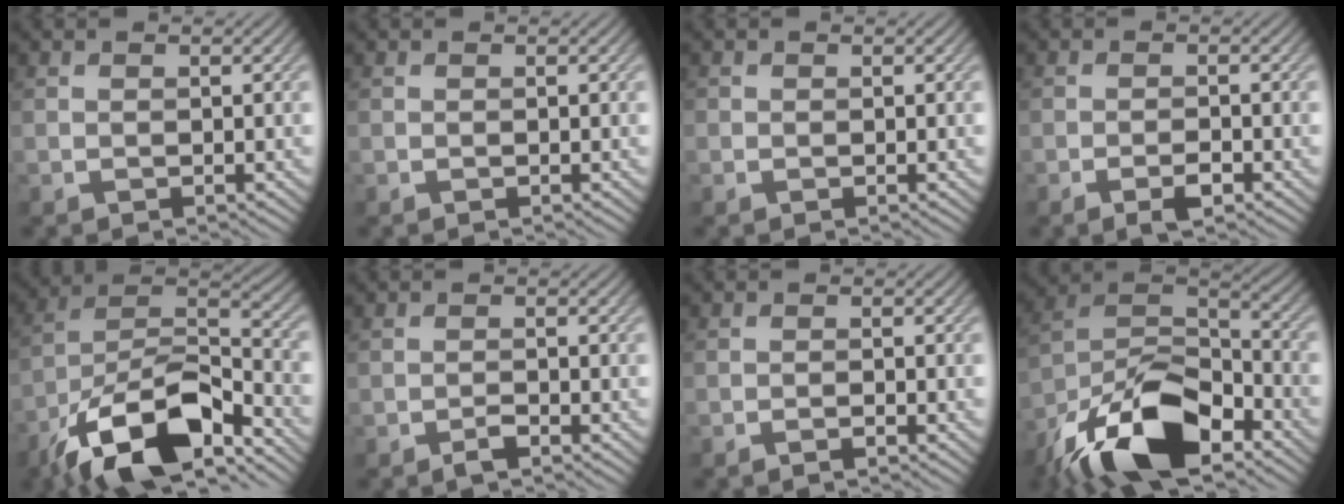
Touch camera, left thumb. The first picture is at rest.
{"total": 0.0}
{"total": 0.5, "force": [-0.1, 0.5, 0.0], "torque": [0.001, -0.004, -0.002]}
{"total": 2.0, "force": [-1.3, 0.5, 1.5], "torque": [-0.027, 0.003, -0.025]}
{"total": 16.2, "force": [-10.8, 6.2, 10.4], "torque": [-0.204, -0.014, -0.207]}
{"total": 1.4, "force": [-1.1, 0.2, 0.9], "torque": [-0.016, 0.002, -0.022]}
{"total": 1.1, "force": [-0.8, 0.1, 0.7], "torque": [-0.012, 0.004, -0.016]}
{"total": 17.0, "force": [-11.4, 7.1, 10.4], "torque": [-0.232, -0.022, -0.216]}